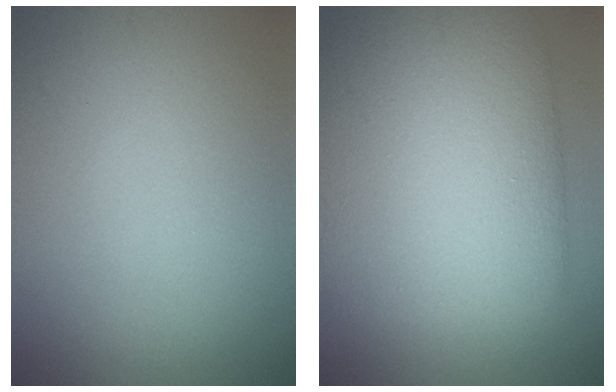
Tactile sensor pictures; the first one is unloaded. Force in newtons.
{"total": 13.4, "press": 13.4, "slide": 0.3}